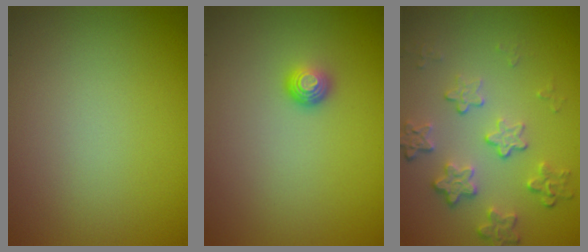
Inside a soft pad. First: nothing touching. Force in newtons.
{"total": 1.5, "press": 1.0, "slide": 1.1}
{"total": 4.3, "press": 3.1, "slide": 2.9}